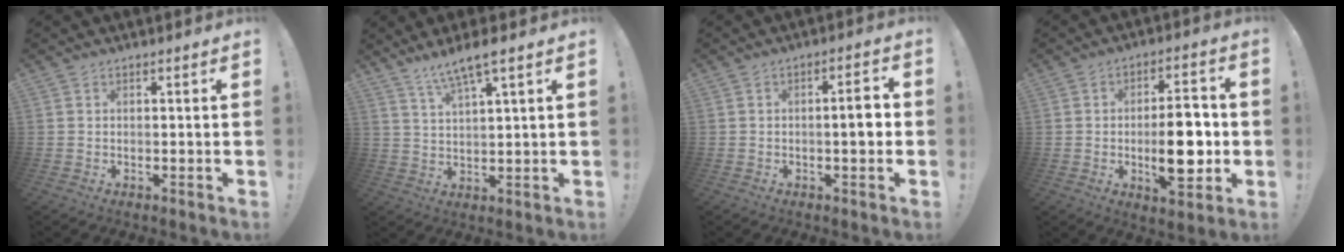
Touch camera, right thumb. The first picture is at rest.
{"total": 7.0, "force": [5.4, 0.2, 4.5], "torque": [-0.084, -0.028, 0.092]}
{"total": 5.1, "force": [-0.4, 1.0, 5.0], "torque": [-0.071, 0.002, -0.011]}
{"total": 13.9, "force": [-1.8, 6.5, 12.1], "torque": [-0.182, 0.002, -0.035]}